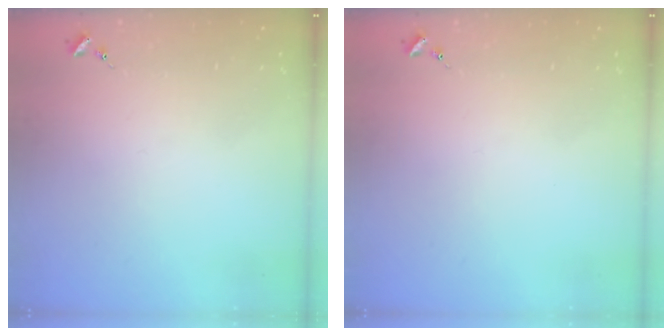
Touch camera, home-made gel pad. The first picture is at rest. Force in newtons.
{"total": 0.0}